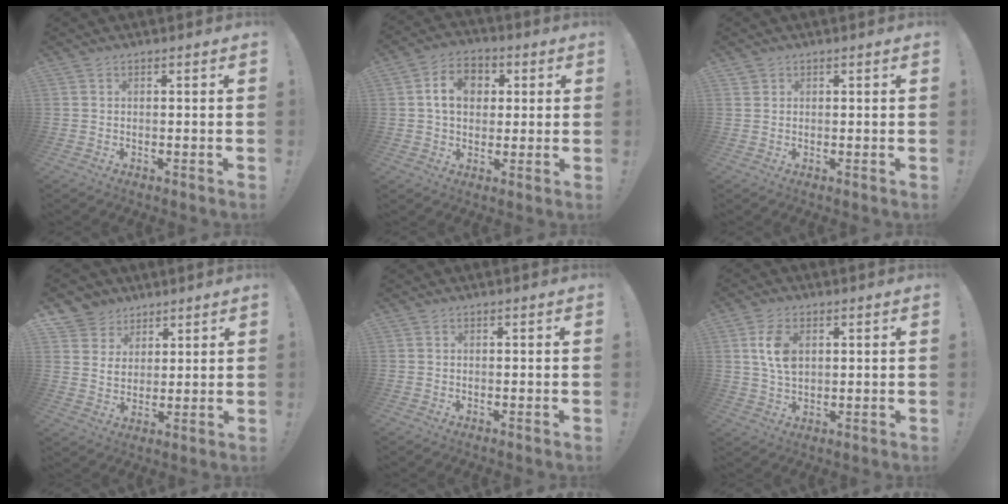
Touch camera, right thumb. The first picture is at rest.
{"total": 9.6, "force": [1.9, 7.6, 5.6], "torque": [-0.089, 0.011, 0.038]}
{"total": 1.1, "force": [0.9, 0.7, 0.0], "torque": [0.007, -0.002, 0.016]}
{"total": 7.3, "force": [4.4, 5.8, 0.7], "torque": [-0.017, -0.039, 0.090]}
{"total": 0.0}
{"total": 8.5, "force": [2.3, 5.4, 6.1], "torque": [-0.117, 0.001, 0.041]}